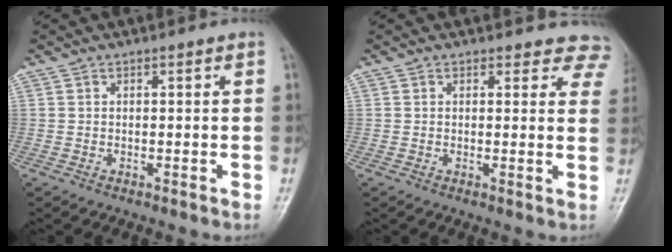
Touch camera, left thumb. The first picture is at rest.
{"total": 6.8, "force": [6.1, 3.1, 0.2], "torque": [0.053, -0.024, 0.034]}